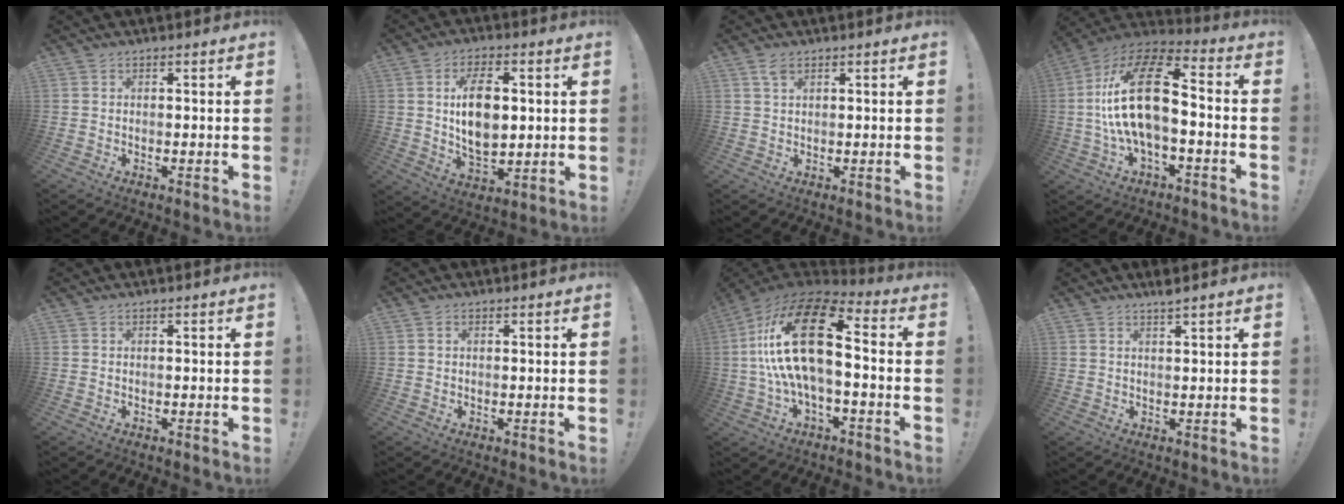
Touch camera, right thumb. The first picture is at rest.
{"total": 13.7, "force": [1.9, 8.2, 10.9], "torque": [-0.184, -0.002, 0.030]}
{"total": 1.8, "force": [1.1, 0.9, 1.1], "torque": [-0.019, 0.000, 0.019]}
{"total": 21.3, "force": [0.0, 10.0, 18.8], "torque": [-0.344, 0.012, 0.001]}
{"total": 0.0}
{"total": 0.6, "force": [0.2, 0.5, 0.3], "torque": [-0.008, 0.003, 0.005]}
{"total": 23.1, "force": [1.5, 10.1, 20.7], "torque": [-0.390, 0.009, 0.026]}
{"total": 2.2, "force": [1.8, -0.3, 1.2], "torque": [-0.026, -0.007, 0.030]}